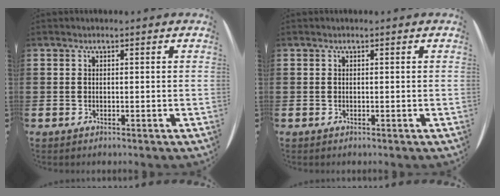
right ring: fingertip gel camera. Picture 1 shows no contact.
{"total": 0.0}